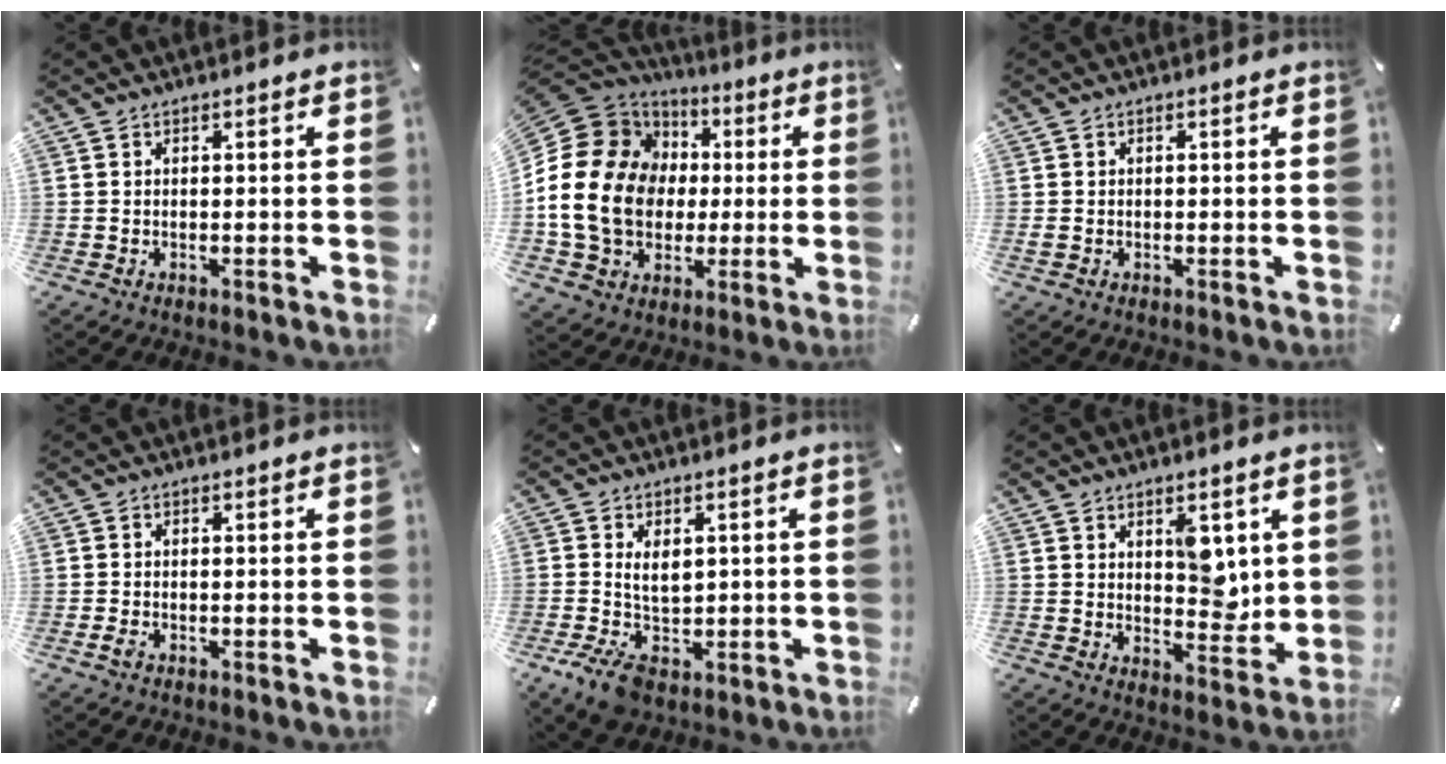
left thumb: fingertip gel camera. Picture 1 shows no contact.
{"total": 21.2, "force": [-1.2, 17.7, 11.6], "torque": [-0.246, 0.008, -0.017]}
{"total": 0.8, "force": [-0.2, 0.7, 0.3], "torque": [-0.006, 0.005, -0.005]}
{"total": 0.9, "force": [-0.5, 0.6, 0.4], "torque": [-0.007, 0.000, -0.010]}
{"total": 8.6, "force": [0.0, 6.2, 6.0], "torque": [-0.094, -0.002, 0.000]}
{"total": 7.4, "force": [2.9, 4.9, 4.7], "torque": [-0.038, -0.016, 0.045]}